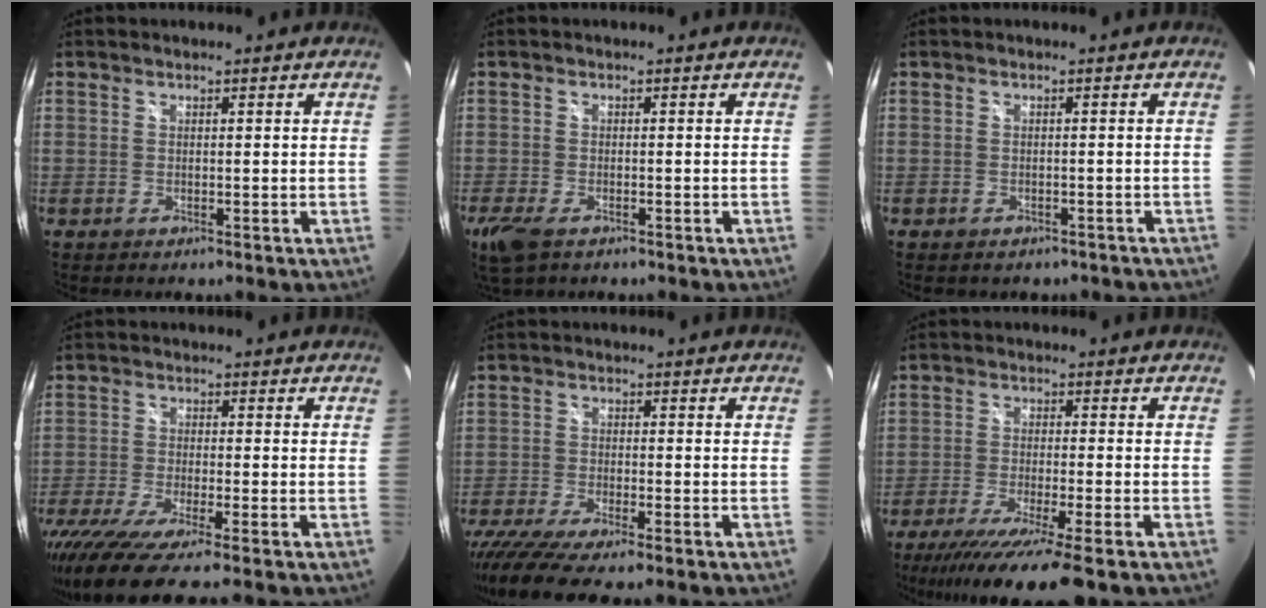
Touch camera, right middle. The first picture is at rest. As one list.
[{"total": 5.3, "force": [-3.4, 2.4, 3.3], "torque": [-0.083, -0.019, -0.063]}, {"total": 4.1, "force": [-3.2, 1.9, 1.5], "torque": [-0.029, -0.016, -0.036]}, {"total": 12.1, "force": [-9.7, 0.2, 7.2], "torque": [-0.159, -0.054, -0.169]}, {"total": 10.6, "force": [-8.7, 0.8, 6.0], "torque": [-0.136, -0.048, -0.150]}, {"total": 14.5, "force": [-11.2, -0.1, 9.2], "torque": [-0.176, -0.052, -0.180]}]